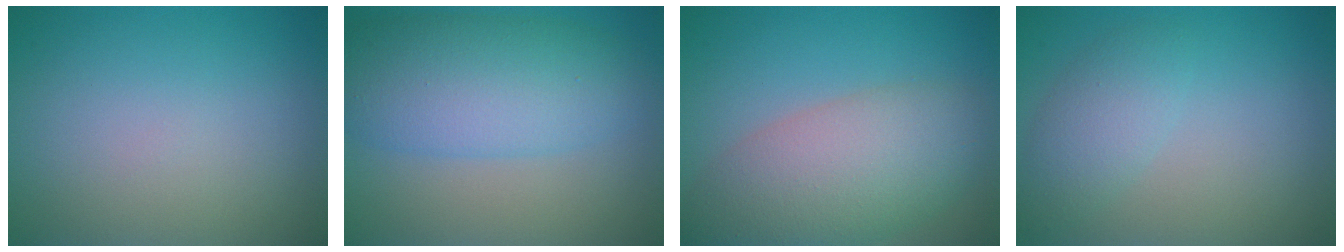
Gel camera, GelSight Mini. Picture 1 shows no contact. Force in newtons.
{"total": 7.5, "press": 7.5, "slide": 0.1}
{"total": 7.7, "press": 7.7, "slide": 0.4}
{"total": 2.8, "press": 2.8, "slide": 0.1}